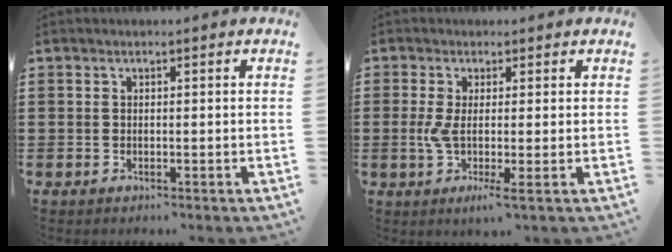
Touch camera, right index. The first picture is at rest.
{"total": 4.1, "force": [-0.5, 0.5, 4.0], "torque": [-0.099, -0.014, -0.015]}